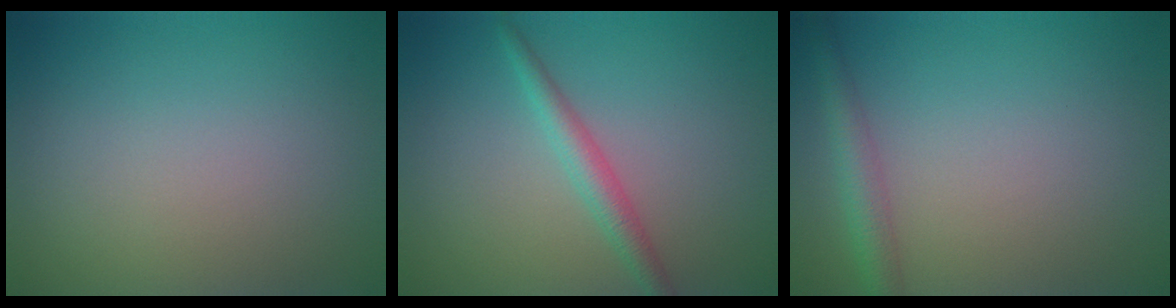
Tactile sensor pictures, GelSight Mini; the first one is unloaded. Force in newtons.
{"total": 2.3, "press": 2.3, "slide": 0.0}
{"total": 2.7, "press": 2.7, "slide": 0.1}